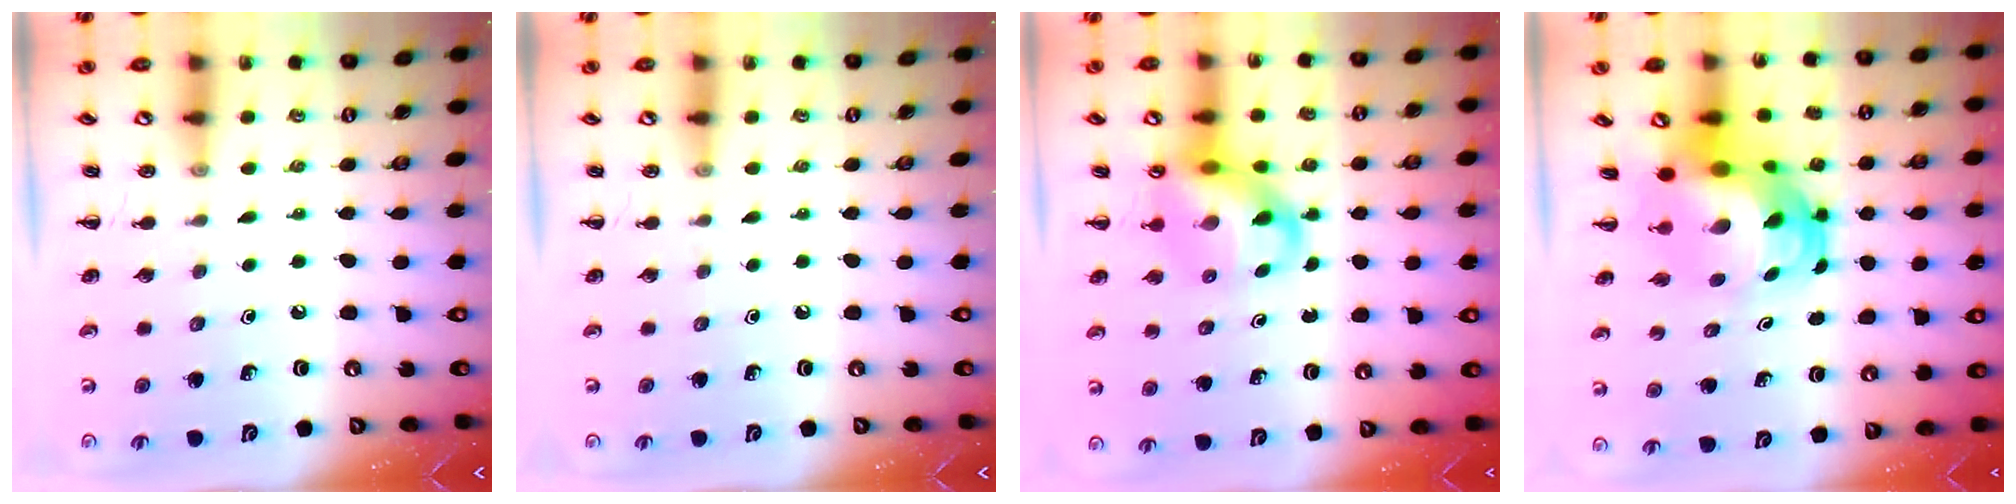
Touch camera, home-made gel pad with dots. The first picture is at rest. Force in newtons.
{"total": 0.0}
{"total": 10.6, "press": 10.2, "slide": 3.0}
{"total": 9.5, "press": 9.2, "slide": 2.7}